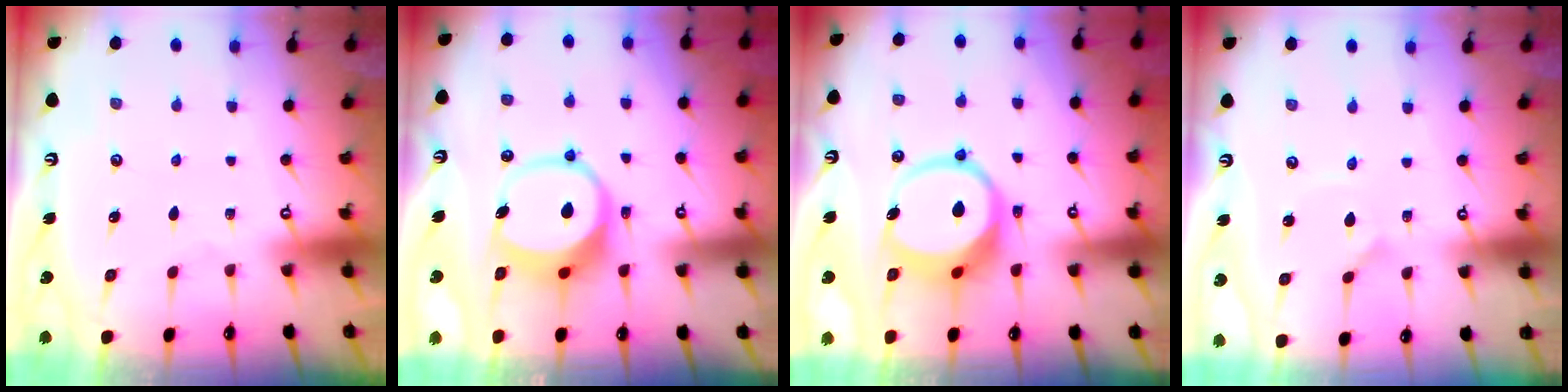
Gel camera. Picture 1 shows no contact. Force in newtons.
{"total": 9.7, "press": 9.6, "slide": 1.6}
{"total": 11.3, "press": 11.2, "slide": 1.4}
{"total": 2.1, "press": 2.1, "slide": 0.0}